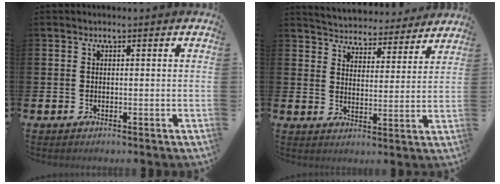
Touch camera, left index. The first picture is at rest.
{"total": 4.8, "force": [4.7, 1.0, -0.3], "torque": [-0.013, -0.044, 0.079]}